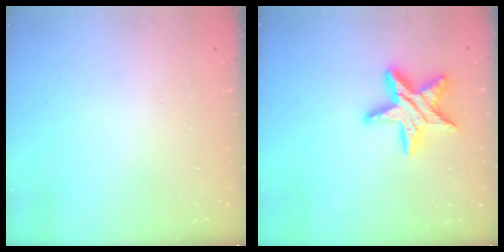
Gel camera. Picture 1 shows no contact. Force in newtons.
{"total": 15.8, "press": 15.8, "slide": 1.0}